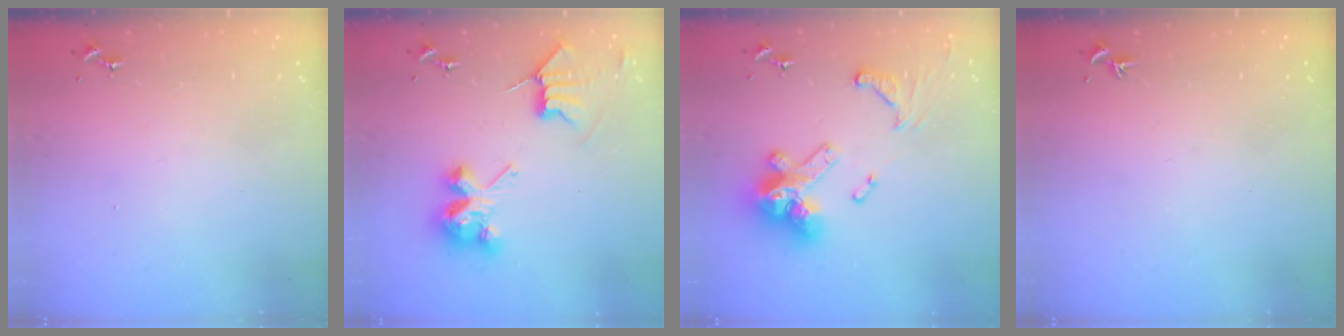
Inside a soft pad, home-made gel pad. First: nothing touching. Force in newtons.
{"total": 8.2, "press": 8.1, "slide": 0.8}
{"total": 18.7, "press": 18.6, "slide": 2.3}
{"total": 0.0}